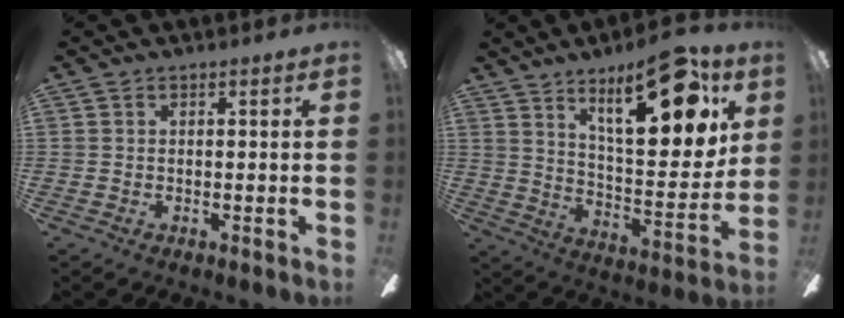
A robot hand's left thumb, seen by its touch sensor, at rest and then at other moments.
{"total": 22.7, "force": [12.9, 8.3, 16.7], "torque": [-0.239, -0.068, 0.203]}